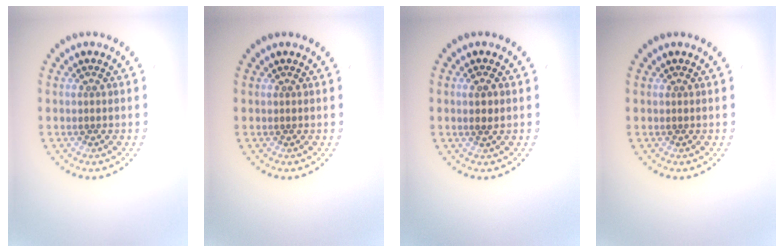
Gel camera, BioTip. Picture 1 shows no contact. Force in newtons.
{"total": 0.0}
{"total": 0.9, "press": 0.8, "slide": 0.3}
{"total": 0.0}